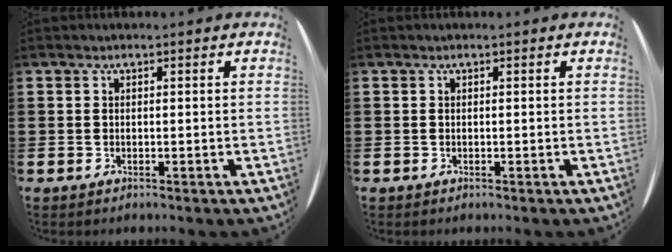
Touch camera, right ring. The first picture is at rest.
{"total": 0.0}